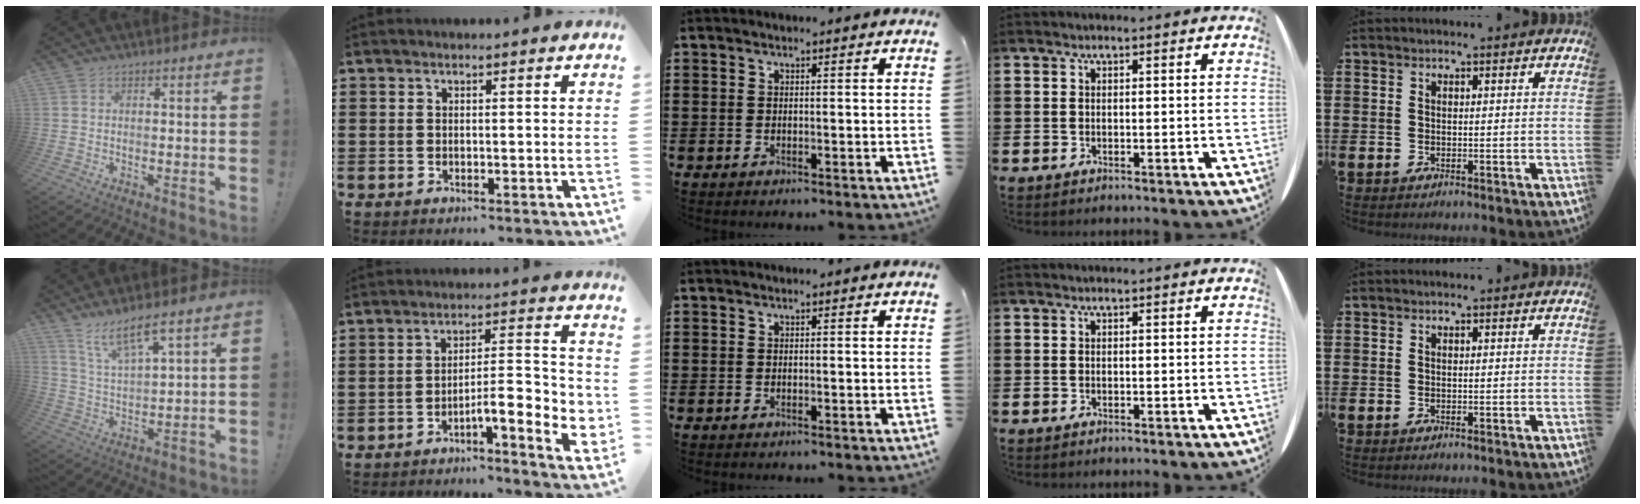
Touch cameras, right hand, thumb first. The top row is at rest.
{"thumb": {"total": 8.8, "force": [7.0, 1.3, 5.1], "torque": [-0.093, -0.040, 0.123]}, "index": {"total": 7.5, "force": [-2.9, 1.9, 6.6], "torque": [-0.092, -0.013, -0.050]}}